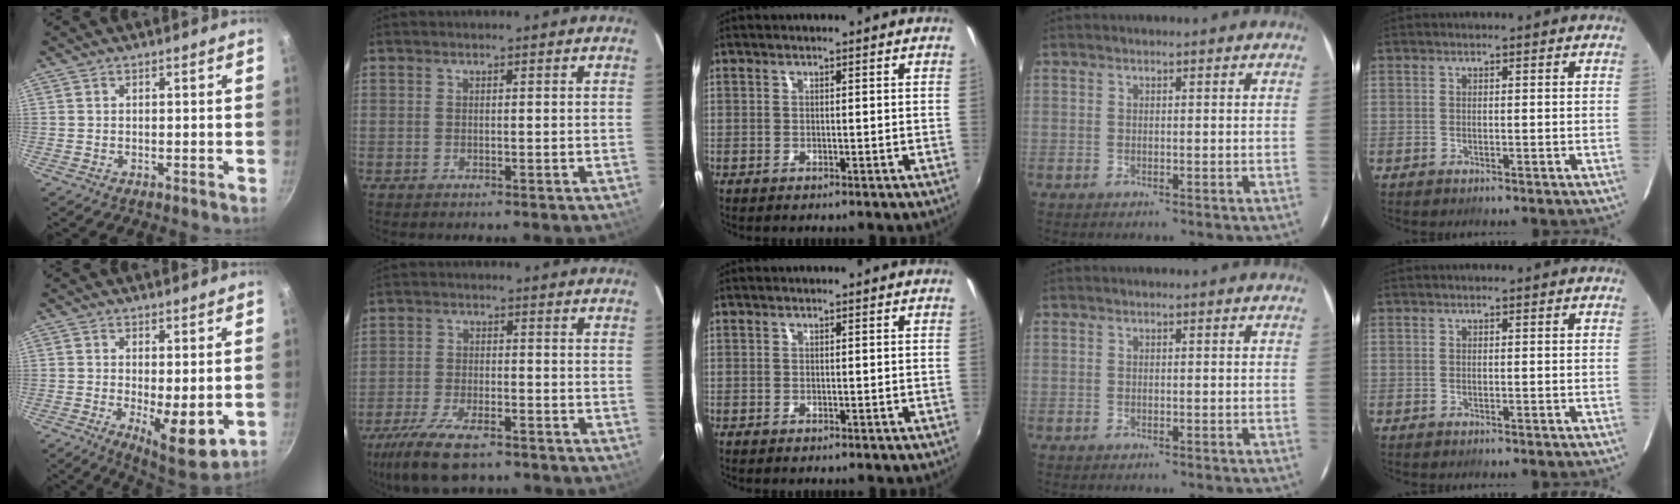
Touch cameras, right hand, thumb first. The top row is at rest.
{"thumb": {"total": 9.6, "force": [-0.9, 3.4, 8.9], "torque": [-0.116, -0.024, -0.001]}, "index": {"total": 12.2, "force": [-8.8, 4.4, 7.3], "torque": [-0.173, -0.025, -0.159]}}